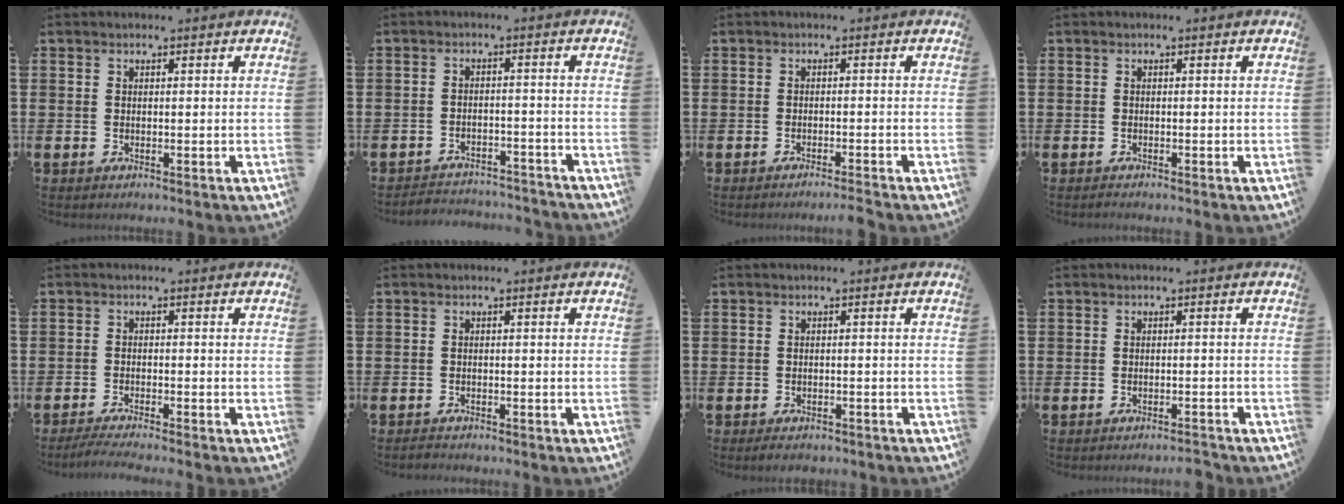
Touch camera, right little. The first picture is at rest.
{"total": 2.7, "force": [-2.7, 0.1, -0.2], "torque": [-0.005, 0.004, -0.060]}
{"total": 1.3, "force": [-1.2, -0.2, 0.4], "torque": [-0.005, 0.001, -0.023]}
{"total": 0.0}
{"total": 1.9, "force": [-1.6, -0.1, 1.1], "torque": [-0.017, 0.001, -0.030]}
{"total": 0.6, "force": [-0.6, 0.1, 0.1], "torque": [-0.004, 0.001, -0.014]}
{"total": 1.1, "force": [-1.0, 0.3, 0.4], "torque": [-0.010, 0.000, -0.021]}
{"total": 1.2, "force": [-1.2, -0.1, 0.2], "torque": [-0.004, 0.002, -0.024]}